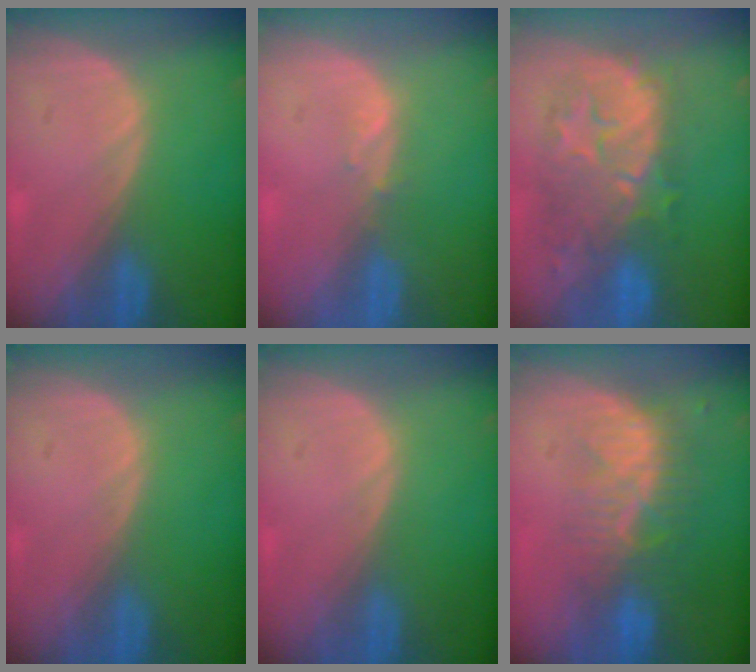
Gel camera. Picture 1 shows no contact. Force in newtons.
{"total": 1.1, "press": 1.0, "slide": 0.4}
{"total": 10.1, "press": 9.6, "slide": 3.0}
{"total": 0.0}
{"total": 0.0}
{"total": 8.2, "press": 7.3, "slide": 3.7}